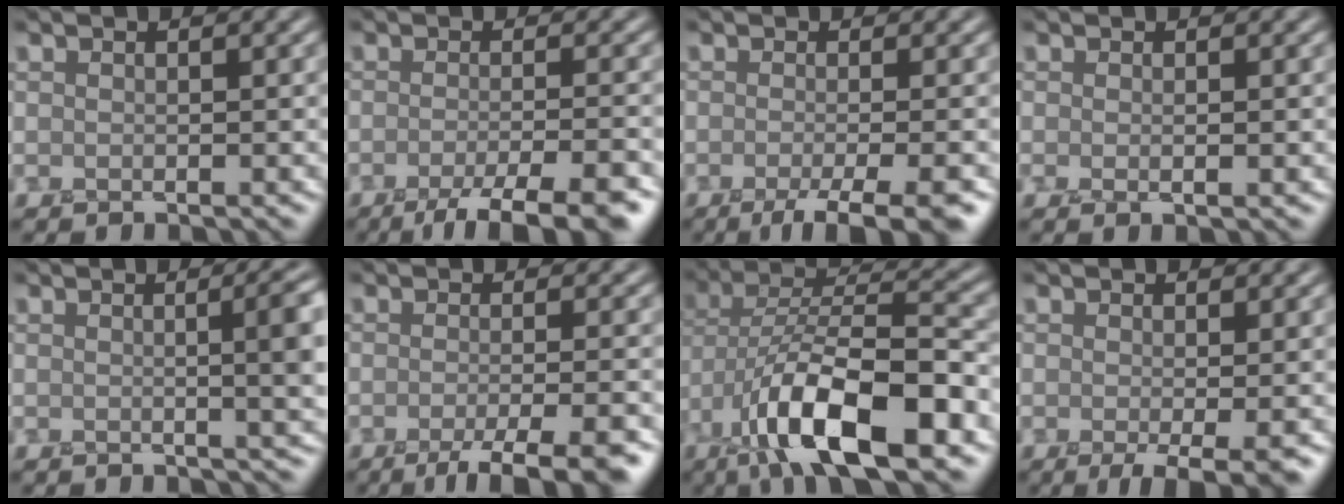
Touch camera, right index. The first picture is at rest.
{"total": 6.3, "force": [-4.2, 1.3, 4.5], "torque": [-0.054, -0.004, -0.066]}
{"total": 5.1, "force": [-2.6, 1.1, 4.2], "torque": [-0.046, -0.004, -0.043]}
{"total": 0.8, "force": [-0.1, 0.1, 0.8], "torque": [-0.013, -0.004, -0.002]}
{"total": 5.2, "force": [0.4, 1.7, 4.9], "torque": [-0.037, 0.012, 0.003]}
{"total": 5.5, "force": [-3.4, 1.1, 4.2], "torque": [-0.044, -0.003, -0.054]}
{"total": 11.7, "force": [-5.7, 4.2, 9.3], "torque": [-0.166, 0.005, -0.105]}
{"total": 2.5, "force": [-0.8, 0.3, 2.3], "torque": [-0.033, -0.011, -0.011]}